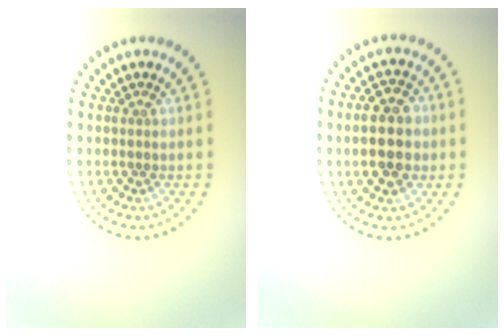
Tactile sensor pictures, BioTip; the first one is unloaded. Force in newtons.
{"total": 5.2, "press": 5.2, "slide": 0.4}